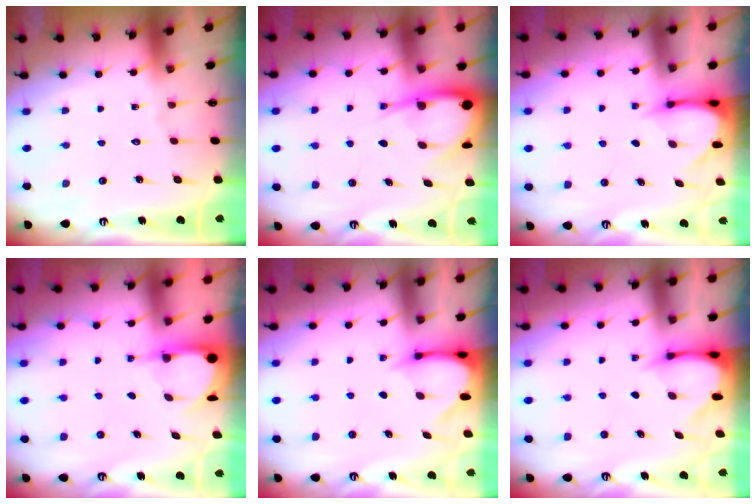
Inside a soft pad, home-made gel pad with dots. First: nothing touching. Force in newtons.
{"total": 7.8, "press": 7.7, "slide": 0.8}
{"total": 3.6, "press": 3.6, "slide": 0.3}
{"total": 3.9, "press": 3.9, "slide": 0.3}
{"total": 3.4, "press": 3.4, "slide": 0.3}
{"total": 3.3, "press": 3.3, "slide": 0.3}